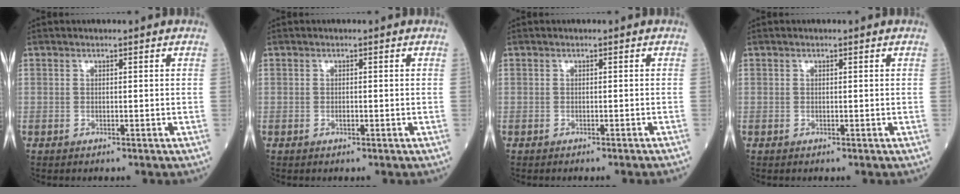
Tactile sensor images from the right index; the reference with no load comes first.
{"total": 0.6, "force": [-0.2, 0.2, 0.5], "torque": [-0.008, 0.000, -0.002]}
{"total": 2.2, "force": [-2.0, -0.6, 0.9], "torque": [-0.007, 0.005, -0.026]}
{"total": 0.0}